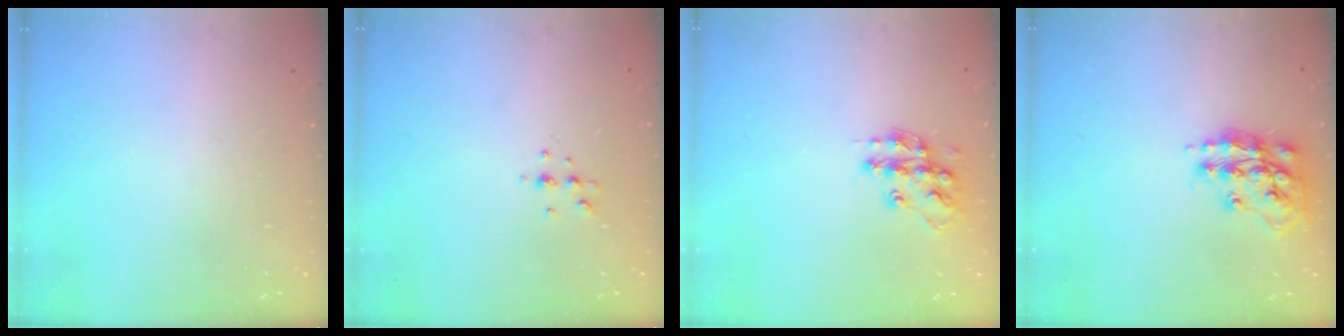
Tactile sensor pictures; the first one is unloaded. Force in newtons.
{"total": 3.8, "press": 3.8, "slide": 0.7}
{"total": 13.8, "press": 13.7, "slide": 0.8}
{"total": 14.5, "press": 14.5, "slide": 1.0}